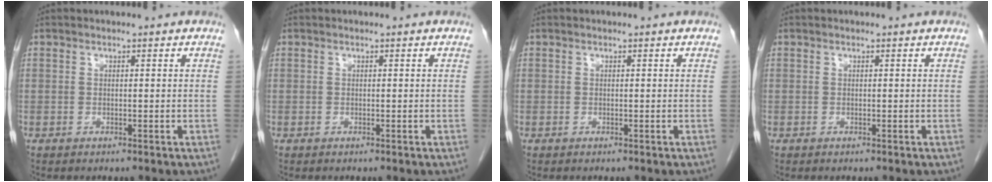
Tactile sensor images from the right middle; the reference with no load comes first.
{"total": 0.0}
{"total": 0.0}
{"total": 0.0}